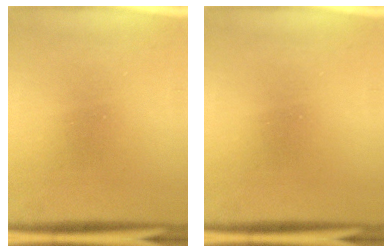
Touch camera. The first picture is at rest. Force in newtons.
{"total": 0.0}